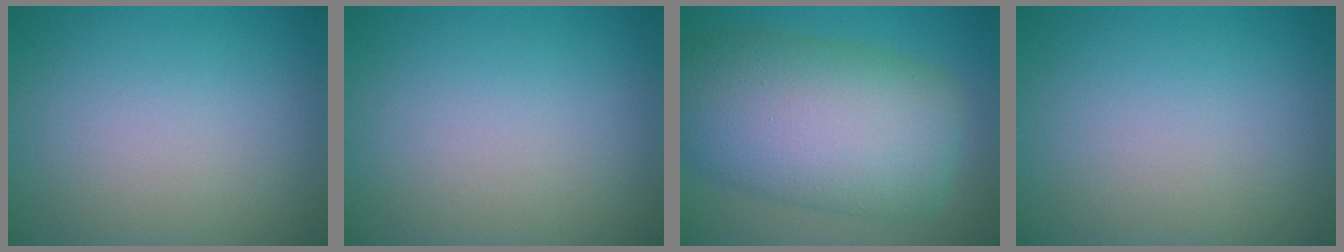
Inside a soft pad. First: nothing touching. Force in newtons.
{"total": 0.0}
{"total": 12.8, "press": 12.8, "slide": 0.5}
{"total": 0.0}